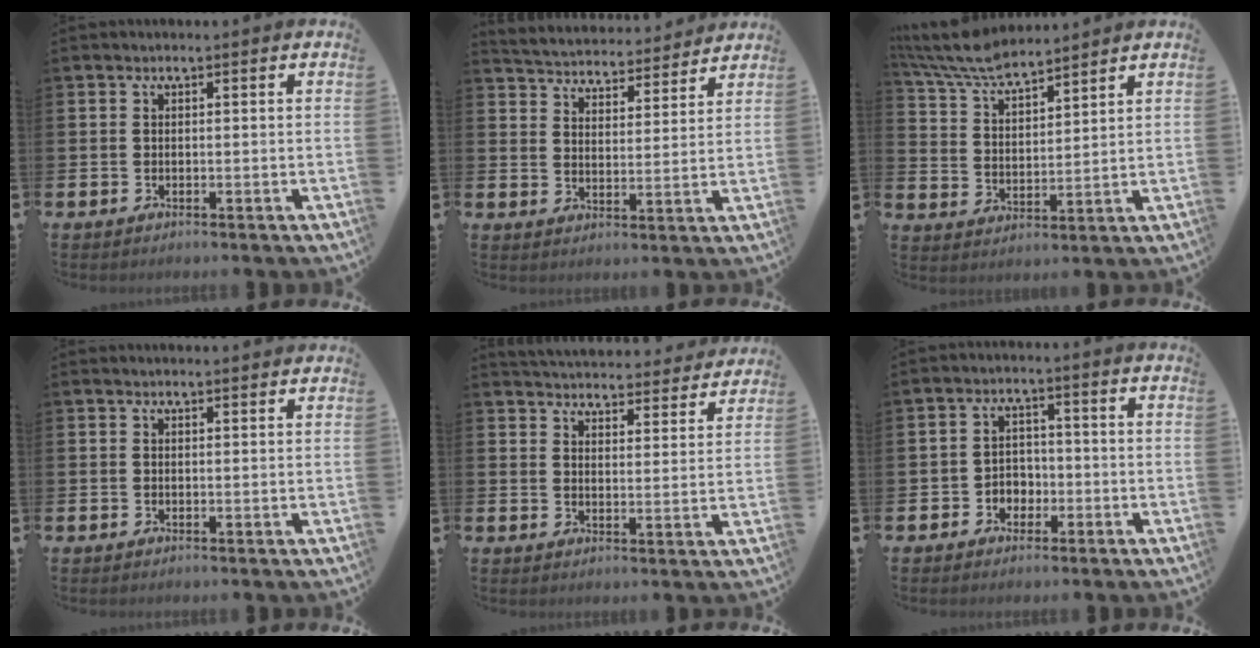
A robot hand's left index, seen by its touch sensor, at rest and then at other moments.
{"total": 4.8, "force": [4.7, 0.9, 0.0], "torque": [-0.021, -0.039, 0.080]}
{"total": 7.1, "force": [6.7, 1.2, 2.0], "torque": [-0.070, -0.033, 0.122]}
{"total": 1.1, "force": [1.1, 0.1, 0.1], "torque": [0.010, -0.005, 0.018]}
{"total": 5.0, "force": [5.0, 0.6, 0.0], "torque": [-0.007, -0.045, 0.084]}
{"total": 2.9, "force": [-1.5, 2.4, 0.8], "torque": [-0.021, 0.005, -0.036]}